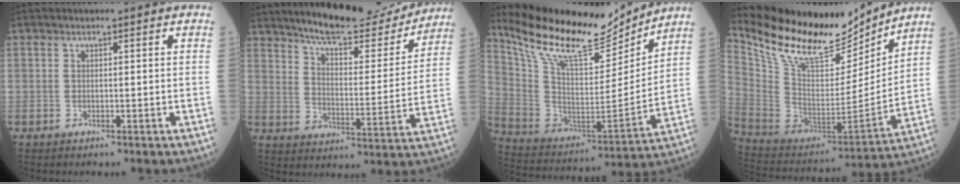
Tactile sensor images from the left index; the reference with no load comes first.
{"total": 17.4, "force": [15.9, 3.0, 6.5], "torque": [-0.094, -0.025, 0.226]}
{"total": 18.9, "force": [16.6, 3.6, 8.2], "torque": [-0.167, -0.023, 0.291]}
{"total": 20.5, "force": [18.0, 4.6, 8.7], "torque": [-0.172, -0.031, 0.314]}